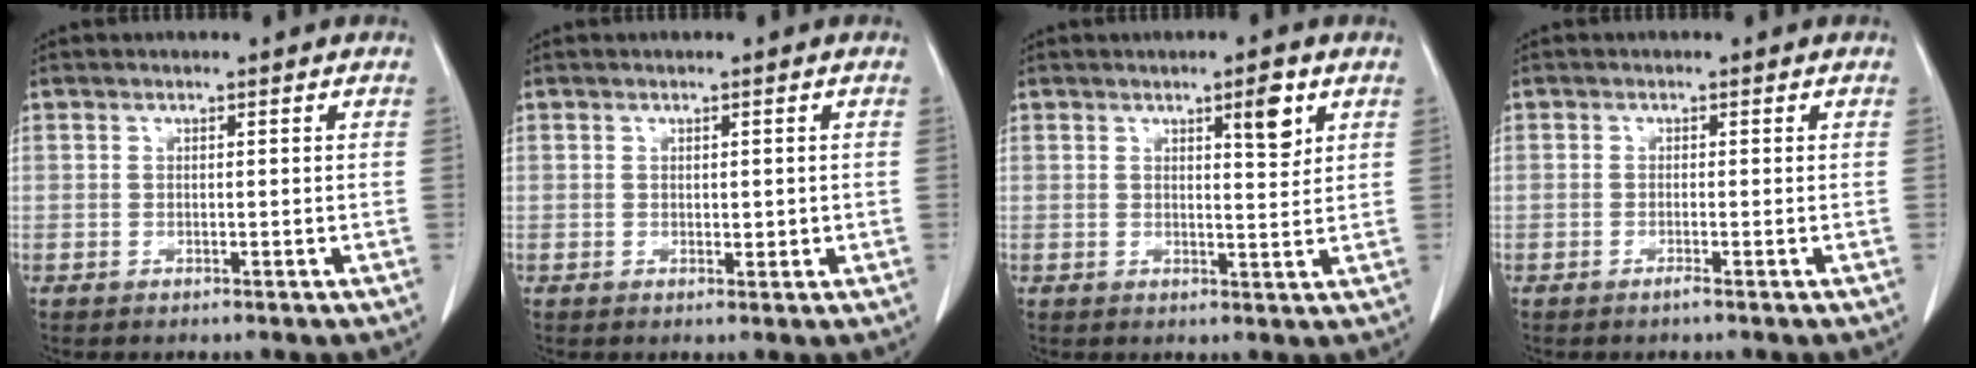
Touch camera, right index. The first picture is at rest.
{"total": 1.5, "force": [0.1, 0.8, 1.3], "torque": [-0.018, -0.004, 0.005]}
{"total": 4.3, "force": [2.3, 0.8, 3.6], "torque": [-0.052, -0.006, 0.035]}
{"total": 0.7, "force": [-0.5, -0.2, 0.5], "torque": [-0.011, -0.002, -0.009]}